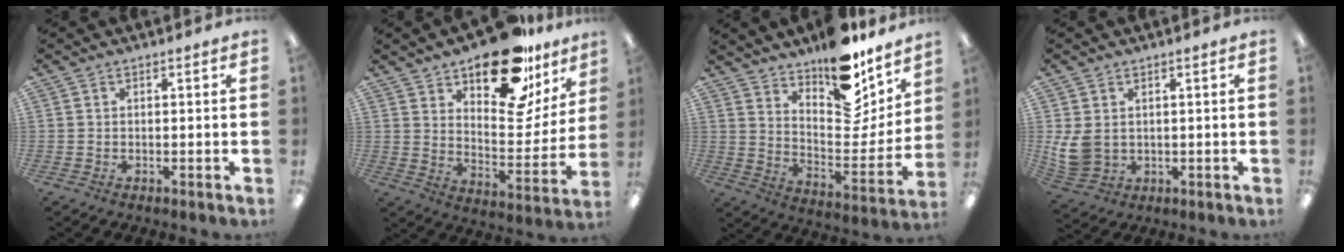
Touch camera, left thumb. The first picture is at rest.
{"total": 22.4, "force": [16.6, 9.5, 11.5], "torque": [-0.160, -0.106, 0.280]}
{"total": 15.8, "force": [12.9, 6.2, 6.7], "torque": [-0.080, -0.116, 0.220]}
{"total": 6.8, "force": [1.7, 5.3, 3.8], "torque": [-0.084, -0.004, 0.036]}